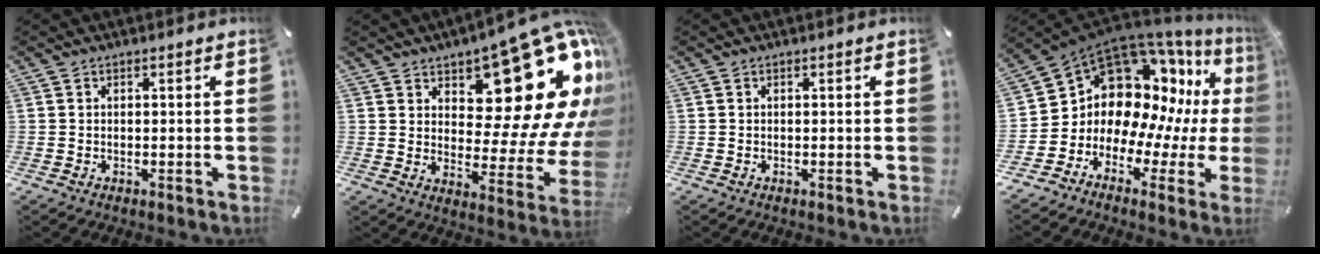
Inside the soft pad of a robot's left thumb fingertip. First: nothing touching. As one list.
[{"total": 22.6, "force": [11.9, 11.1, 15.7], "torque": [-0.171, -0.108, 0.193]}, {"total": 0.0}, {"total": 15.6, "force": [6.1, 11.9, 7.9], "torque": [-0.152, -0.086, 0.120]}]